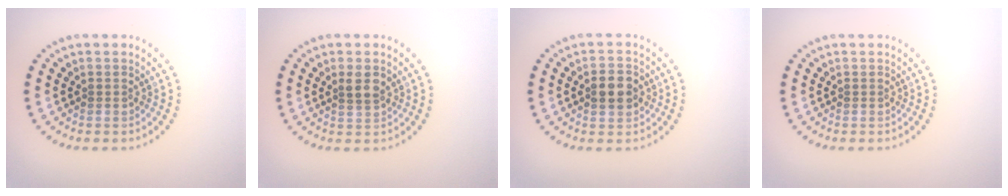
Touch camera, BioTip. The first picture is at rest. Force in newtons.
{"total": 1.9, "press": 1.7, "slide": 0.9}
{"total": 3.0, "press": 3.0, "slide": 0.1}
{"total": 0.0}